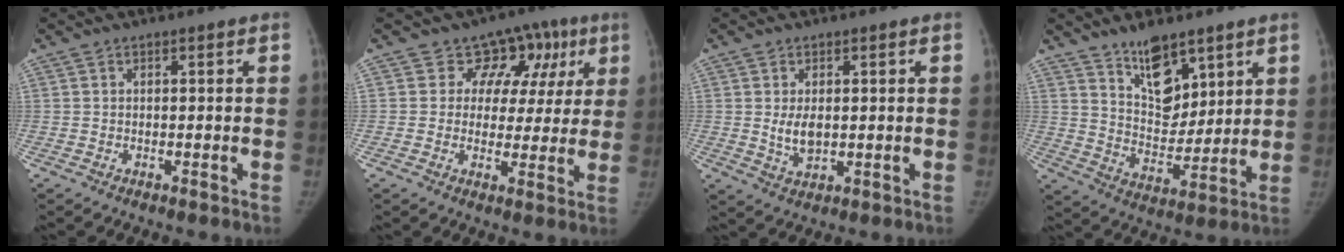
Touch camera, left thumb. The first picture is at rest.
{"total": 10.6, "force": [4.9, 8.6, 3.8], "torque": [0.015, 0.000, 0.058]}
{"total": 4.4, "force": [0.4, 2.6, 3.5], "torque": [-0.058, -0.011, 0.015]}
{"total": 11.8, "force": [7.9, 5.9, 6.5], "torque": [-0.072, -0.063, 0.146]}